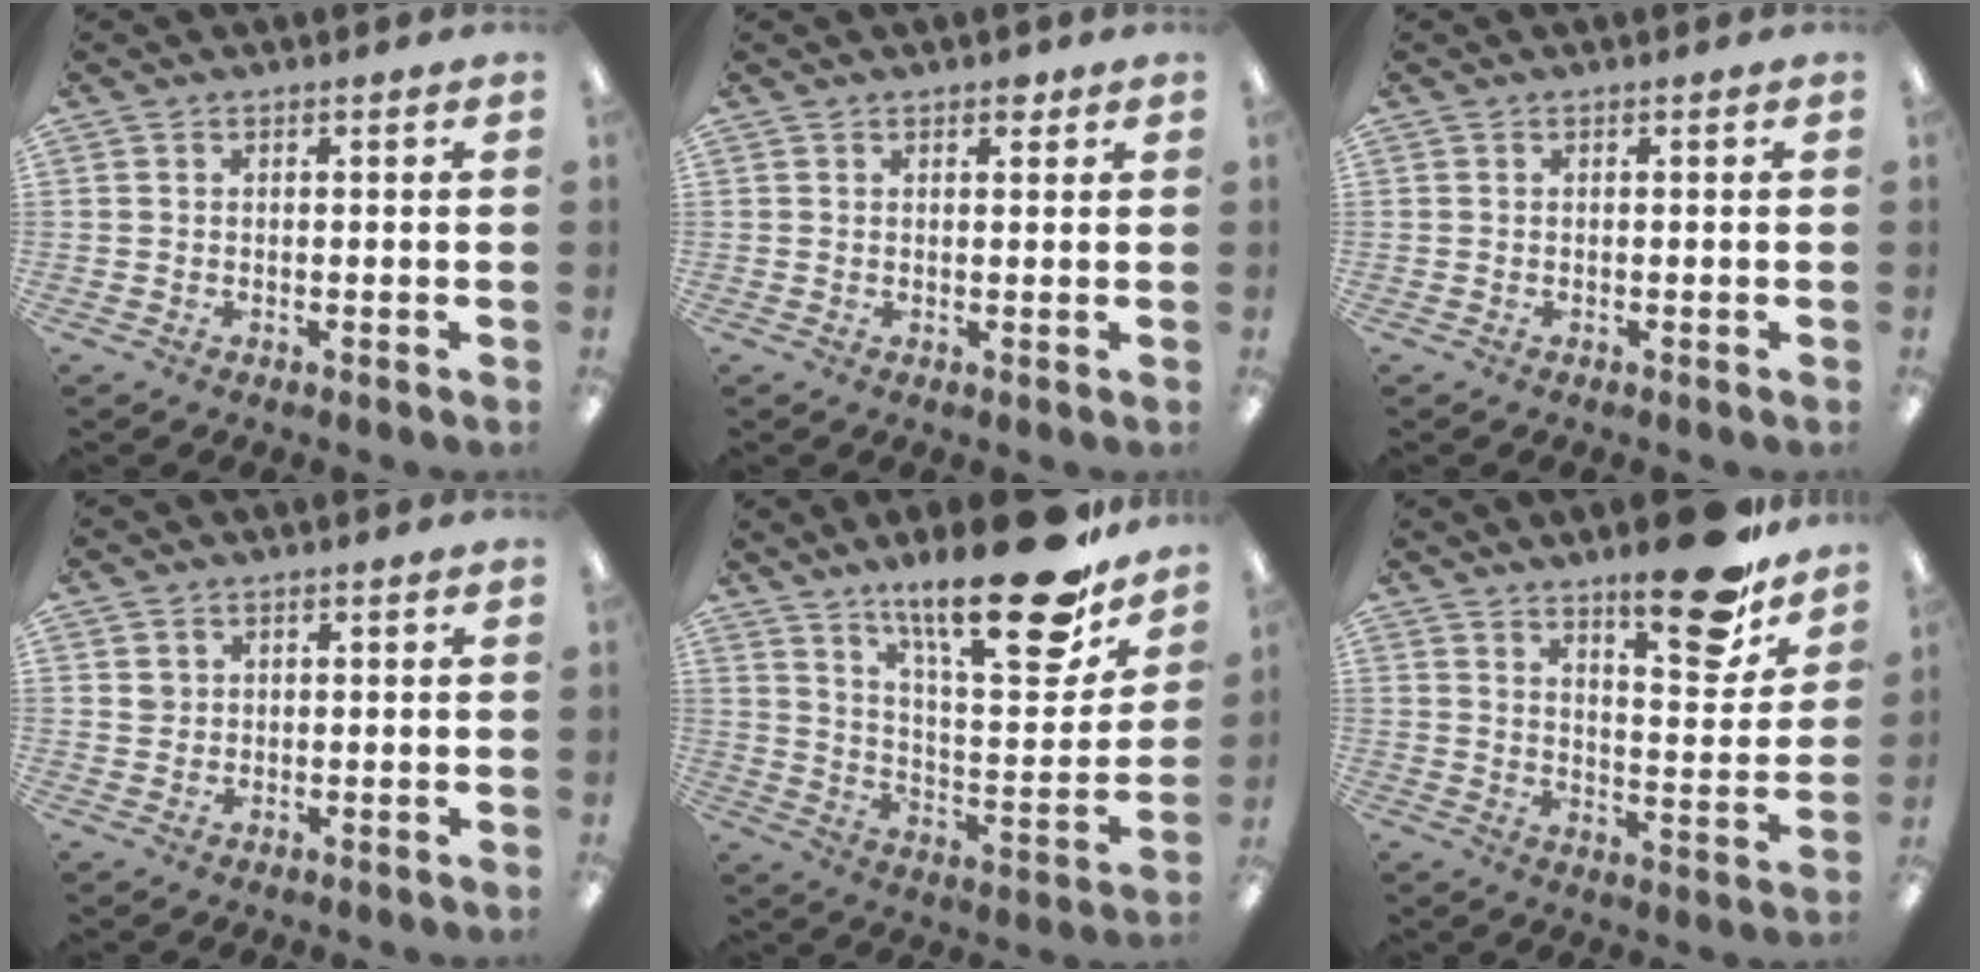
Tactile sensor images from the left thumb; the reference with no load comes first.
{"total": 2.3, "force": [1.6, 1.2, 1.1], "torque": [0.000, -0.007, 0.023]}
{"total": 0.0}
{"total": 2.0, "force": [0.9, 1.8, 0.2], "torque": [0.001, -0.001, 0.015]}
{"total": 24.5, "force": [17.8, 6.3, 15.6], "torque": [-0.223, -0.124, 0.285]}
{"total": 17.2, "force": [12.7, 5.3, 10.2], "torque": [-0.129, -0.088, 0.204]}